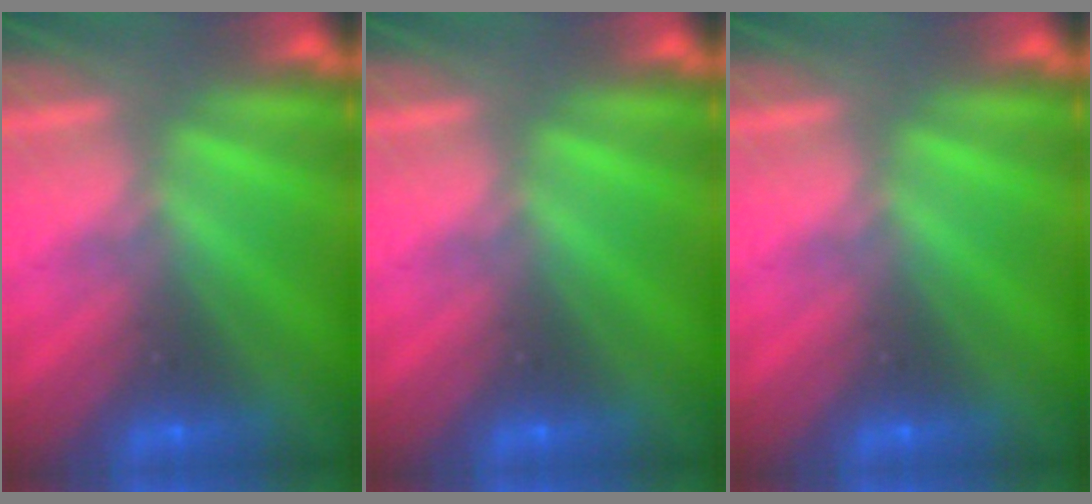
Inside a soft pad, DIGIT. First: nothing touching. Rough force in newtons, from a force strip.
{"total": 0.0}
{"total": 0.0}